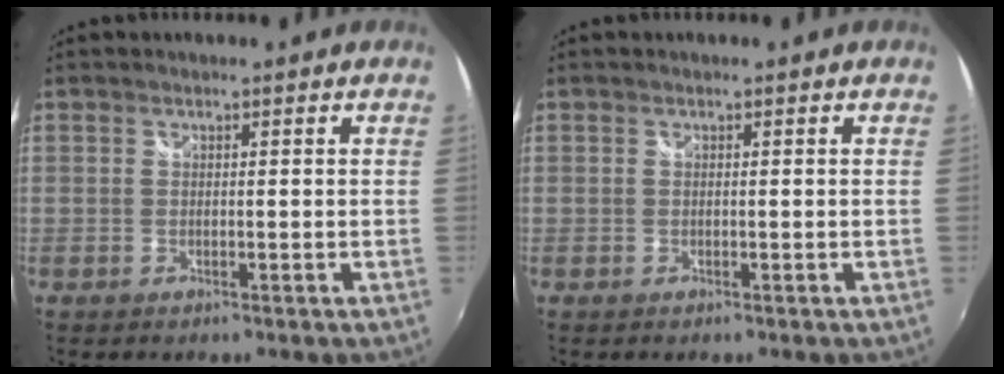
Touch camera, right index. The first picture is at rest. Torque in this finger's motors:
{"motor_torque": [0.44, 0.09, 0.09, 0.00]}